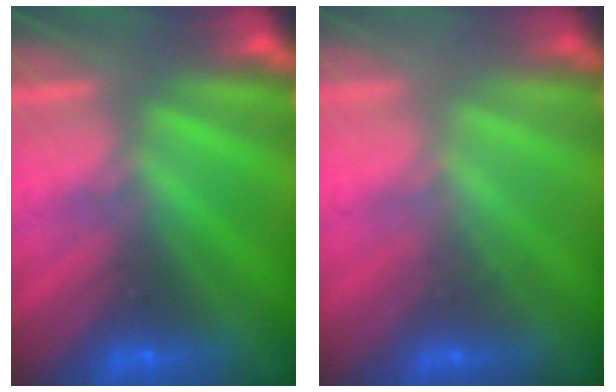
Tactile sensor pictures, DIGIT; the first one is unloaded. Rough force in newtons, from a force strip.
{"total": 2.2}